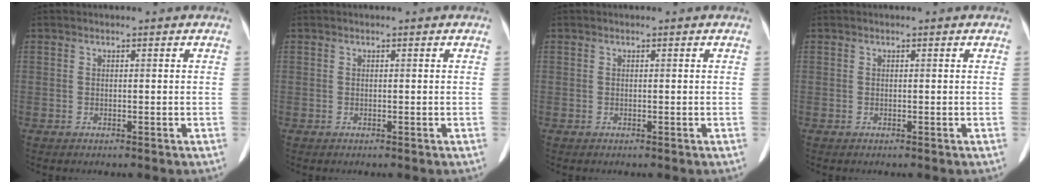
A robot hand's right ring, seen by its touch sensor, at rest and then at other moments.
{"total": 0.0}
{"total": 0.0}
{"total": 0.0}